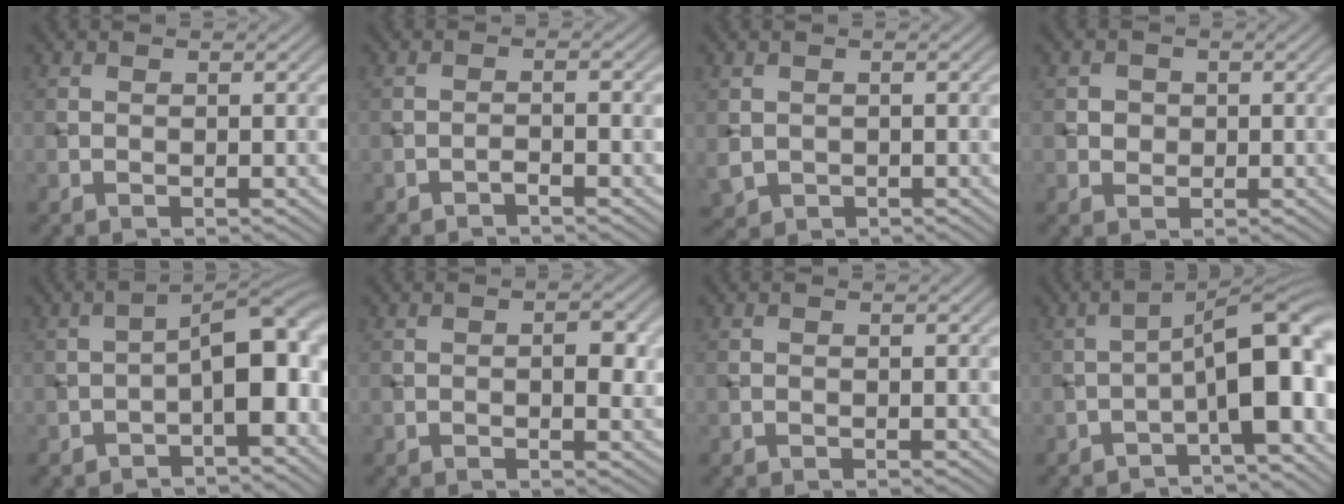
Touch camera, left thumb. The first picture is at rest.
{"total": 1.4, "force": [-1.0, 0.1, 0.9], "torque": [-0.015, 0.006, -0.023]}
{"total": 2.0, "force": [0.0, 1.9, 0.8], "torque": [-0.029, -0.012, 0.005]}
{"total": 1.8, "force": [0.1, 1.7, 0.5], "torque": [-0.009, -0.003, -0.001]}
{"total": 7.4, "force": [-2.3, 2.8, 6.5], "torque": [-0.083, 0.015, -0.042]}
{"total": 2.8, "force": [-0.2, 1.3, 2.5], "torque": [-0.029, 0.000, -0.005]}
{"total": 0.0}
{"total": 8.9, "force": [-3.0, 2.3, 8.1], "torque": [-0.105, 0.024, -0.050]}